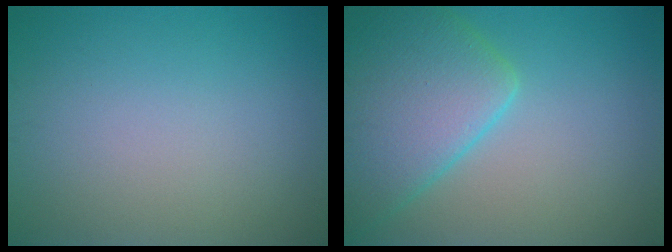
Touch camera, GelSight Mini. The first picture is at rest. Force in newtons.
{"total": 8.5, "press": 8.5, "slide": 0.5}